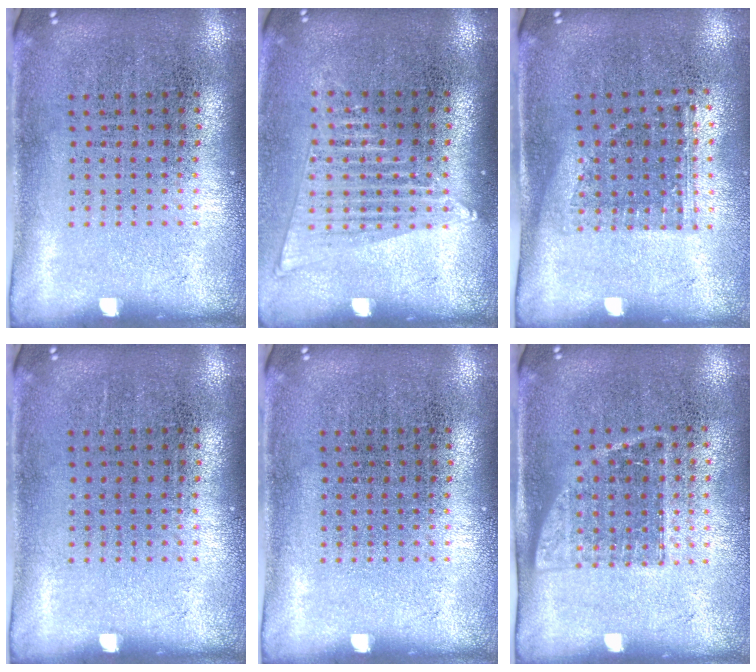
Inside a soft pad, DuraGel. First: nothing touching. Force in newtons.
{"total": 1.5, "press": 1.4, "slide": 0.7}
{"total": 1.1, "press": 0.9, "slide": 0.7}
{"total": 0.0}
{"total": 0.0}
{"total": 1.3, "press": 1.1, "slide": 0.7}